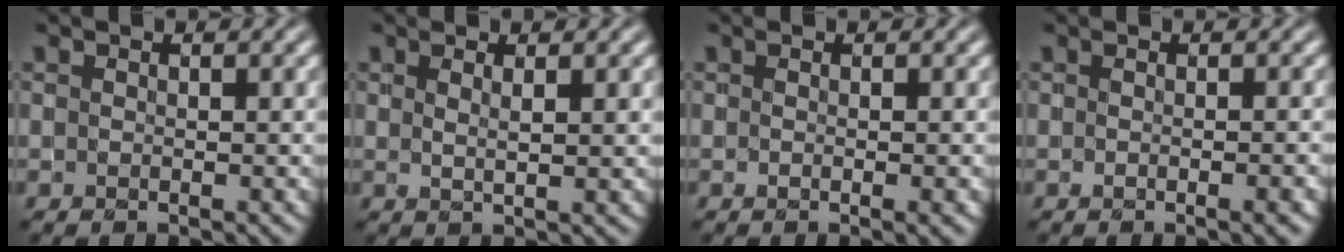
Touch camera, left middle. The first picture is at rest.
{"total": 1.5, "force": [0.8, 0.4, 1.2], "torque": [-0.017, -0.001, 0.014]}
{"total": 1.3, "force": [-0.1, 0.3, 1.2], "torque": [-0.019, -0.006, 0.000]}
{"total": 2.2, "force": [-0.4, 0.8, 2.0], "torque": [-0.015, -0.004, 0.002]}